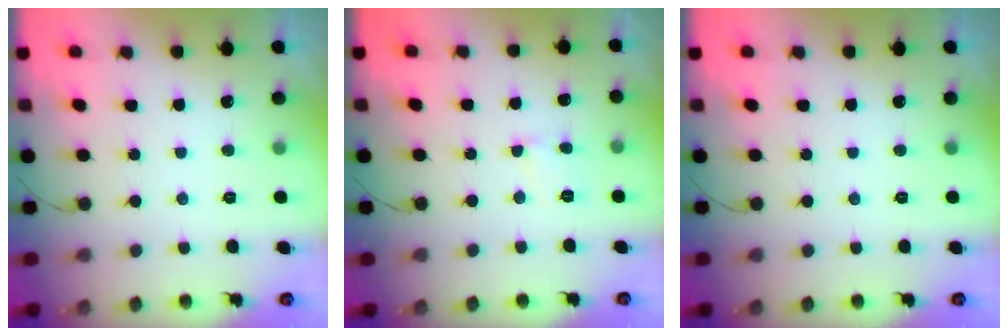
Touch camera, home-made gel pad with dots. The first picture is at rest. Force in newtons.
{"total": 3.0, "press": 3.0, "slide": 0.3}
{"total": 0.0}